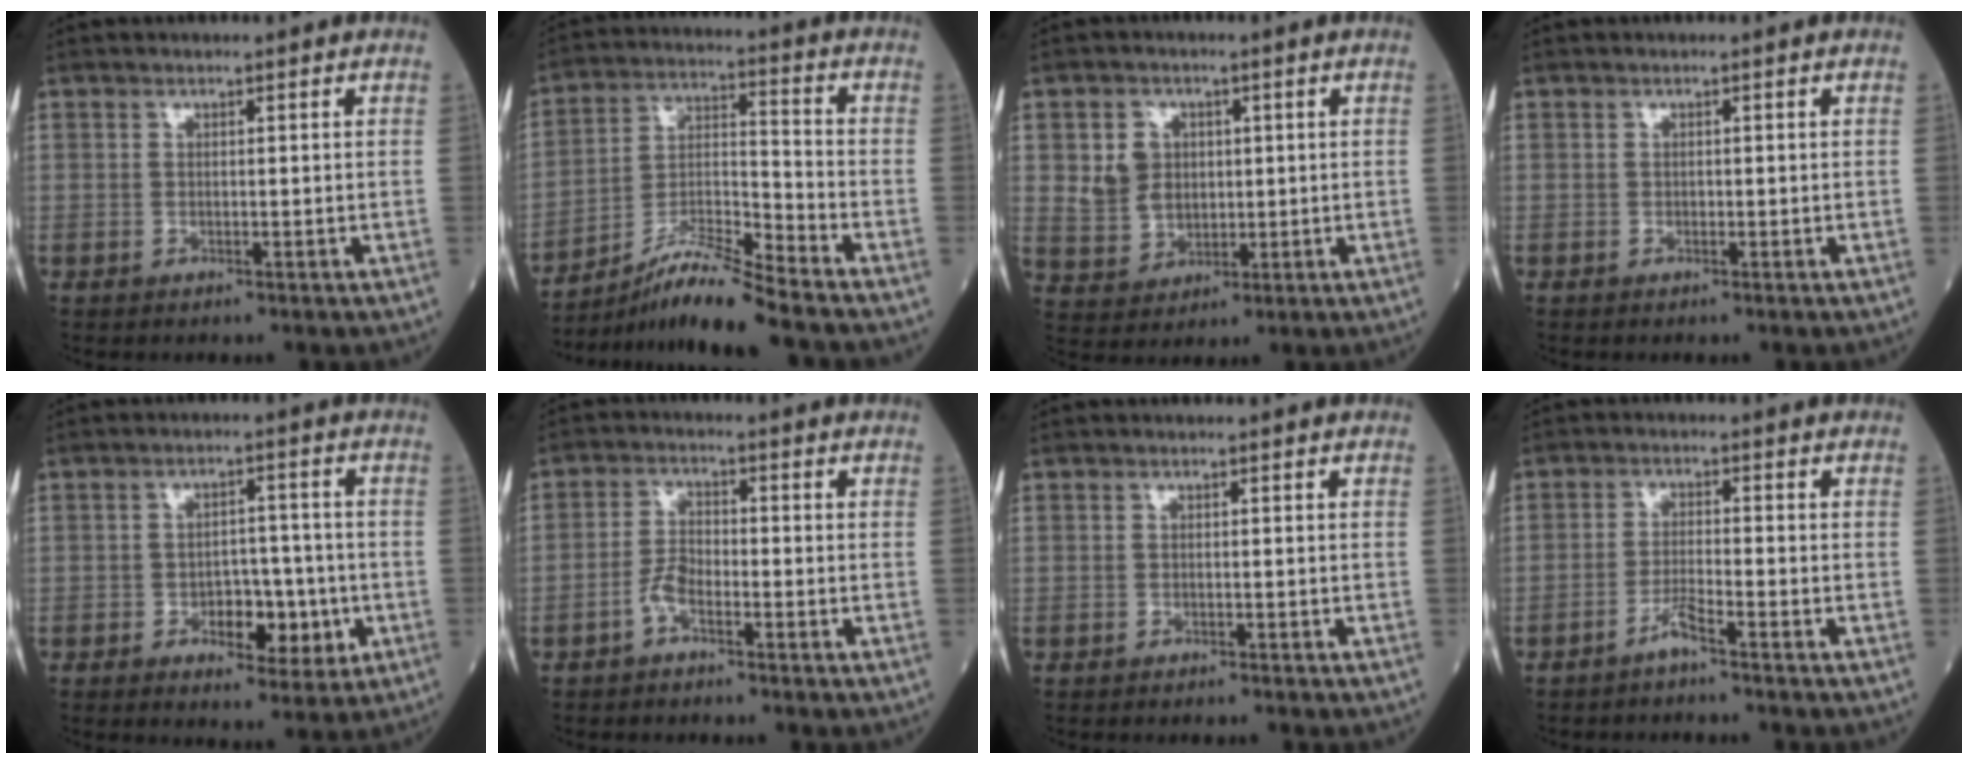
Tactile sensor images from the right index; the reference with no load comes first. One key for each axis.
{"total": 11.1, "fx": -9.8, "fy": -1.3, "fz": 5.1, "tx": -0.097, "ty": -0.006, "tz": -0.181}
{"total": 6.1, "fx": 1.3, "fy": 5.4, "fz": 2.6, "tx": -0.051, "ty": 0.014, "tz": 0.033}
{"total": 0.0}
{"total": 7.2, "fx": -2.1, "fy": 3.7, "fz": 5.9, "tx": -0.079, "ty": 0.007, "tz": -0.027}
{"total": 3.2, "fx": -2.0, "fy": 1.2, "fz": 2.2, "tx": -0.043, "ty": 0.006, "tz": -0.043}
{"total": 1.5, "fx": -1.4, "fy": 0.0, "fz": 0.5, "tx": -0.007, "ty": 0.000, "tz": -0.018}
{"total": 2.7, "fx": -2.2, "fy": -0.3, "fz": 1.6, "tx": -0.034, "ty": -0.001, "tz": -0.044}